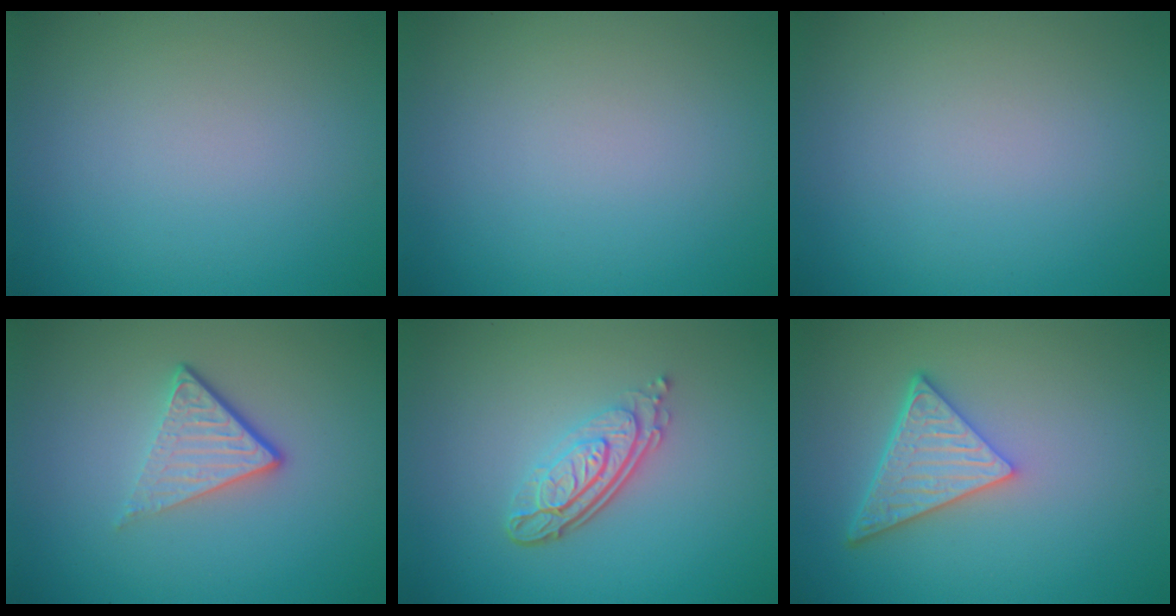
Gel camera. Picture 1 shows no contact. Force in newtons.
{"total": 0.0}
{"total": 0.0}
{"total": 3.9, "press": 2.5, "slide": 3.0}
{"total": 4.4, "press": 3.1, "slide": 3.2}
{"total": 5.0, "press": 3.7, "slide": 3.3}